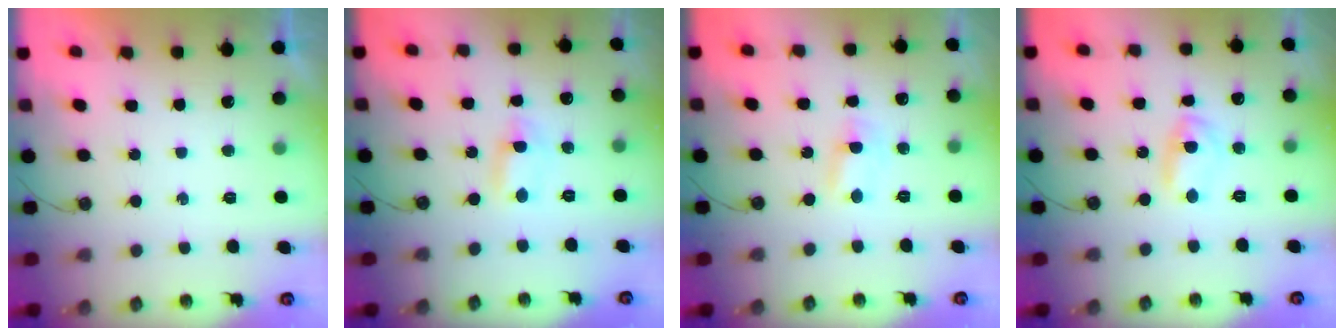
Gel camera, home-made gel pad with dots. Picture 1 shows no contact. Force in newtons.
{"total": 1.2, "press": 1.0, "slide": 0.6}
{"total": 3.1, "press": 3.1, "slide": 0.4}
{"total": 4.1, "press": 4.1, "slide": 0.2}